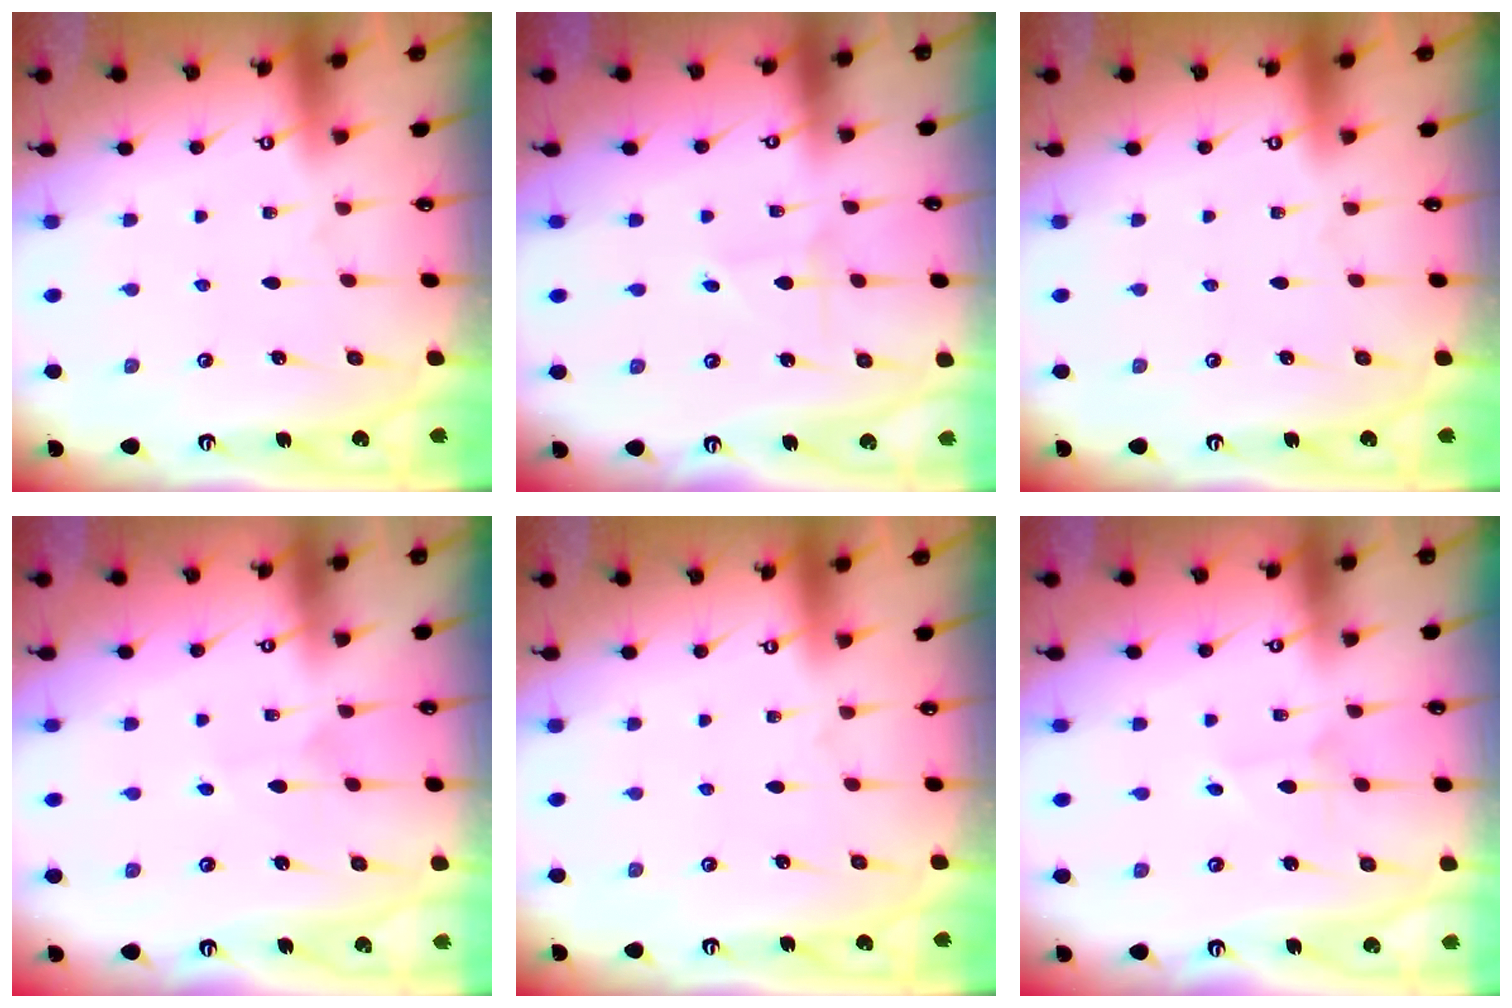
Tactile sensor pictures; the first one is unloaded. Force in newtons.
{"total": 1.1, "press": 1.1, "slide": 0.1}
{"total": 0.0}
{"total": 2.9, "press": 2.9, "slide": 0.4}
{"total": 0.0}
{"total": 2.2, "press": 2.1, "slide": 0.3}